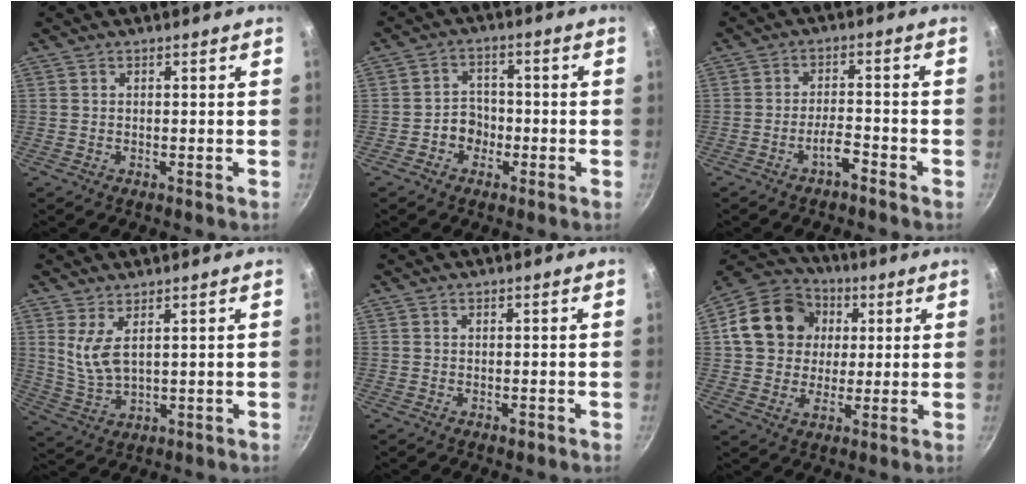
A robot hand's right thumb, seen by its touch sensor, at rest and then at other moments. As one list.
[{"total": 4.6, "force": [-1.7, 3.9, 1.8], "torque": [0.004, 0.021, -0.031]}, {"total": 4.1, "force": [-2.8, 1.1, 2.7], "torque": [-0.044, 0.028, -0.048]}, {"total": 6.5, "force": [2.6, 2.9, 5.2], "torque": [-0.100, -0.031, 0.061]}, {"total": 0.9, "force": [-0.4, 0.5, 0.6], "torque": [-0.007, 0.002, -0.006]}, {"total": 16.3, "force": [3.2, 13.7, 8.3], "torque": [-0.126, 0.018, 0.043]}]